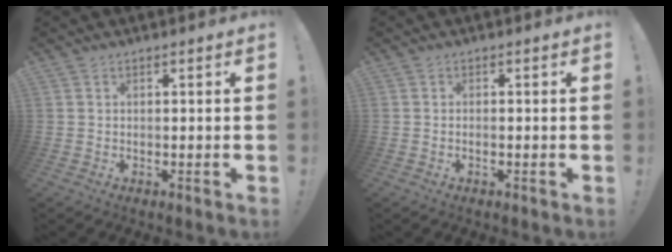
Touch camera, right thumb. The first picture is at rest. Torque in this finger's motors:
{"motor_torque": [-0.07, -0.27, -0.09, 0.17, -0.03]}